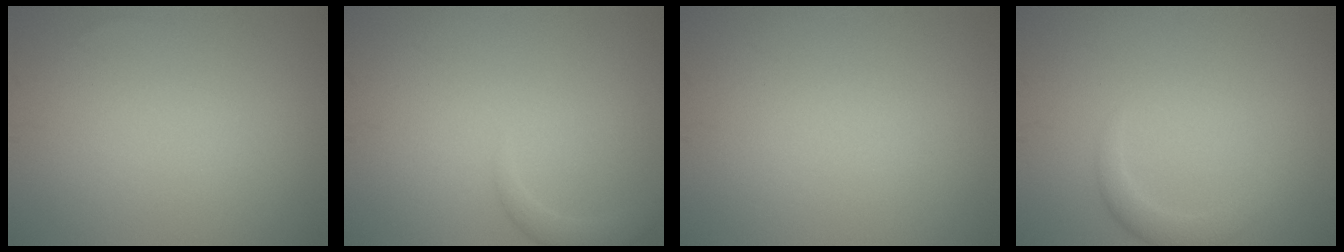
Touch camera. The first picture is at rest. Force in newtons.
{"total": 1.6, "press": 1.6, "slide": 0.0}
{"total": 0.0}
{"total": 1.9, "press": 1.9, "slide": 0.1}